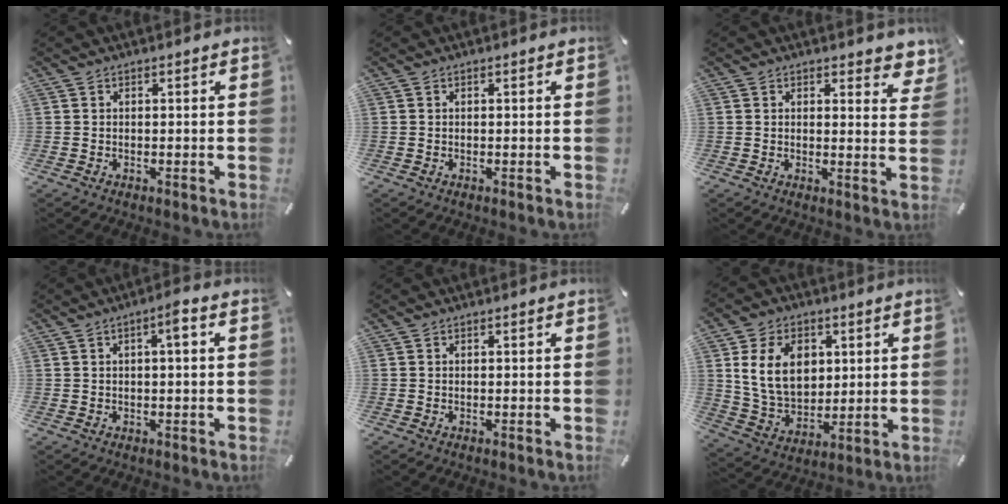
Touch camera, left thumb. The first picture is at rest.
{"total": 0.0}
{"total": 3.7, "force": [2.9, 1.8, 1.5], "torque": [-0.006, -0.020, 0.046]}
{"total": 3.6, "force": [0.8, 0.8, 3.4], "torque": [-0.058, 0.004, 0.008]}
{"total": 0.0}
{"total": 13.1, "force": [3.4, 9.8, 8.0], "torque": [-0.165, 0.002, 0.060]}